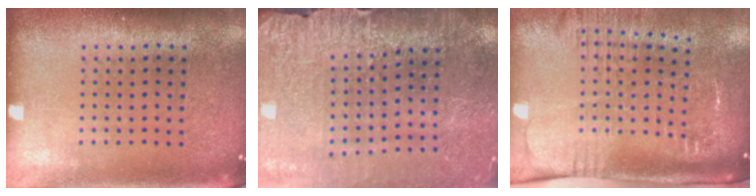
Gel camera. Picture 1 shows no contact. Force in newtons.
{"total": 3.0, "press": 3.0, "slide": 0.2}
{"total": 2.7, "press": 2.0, "slide": 1.8}